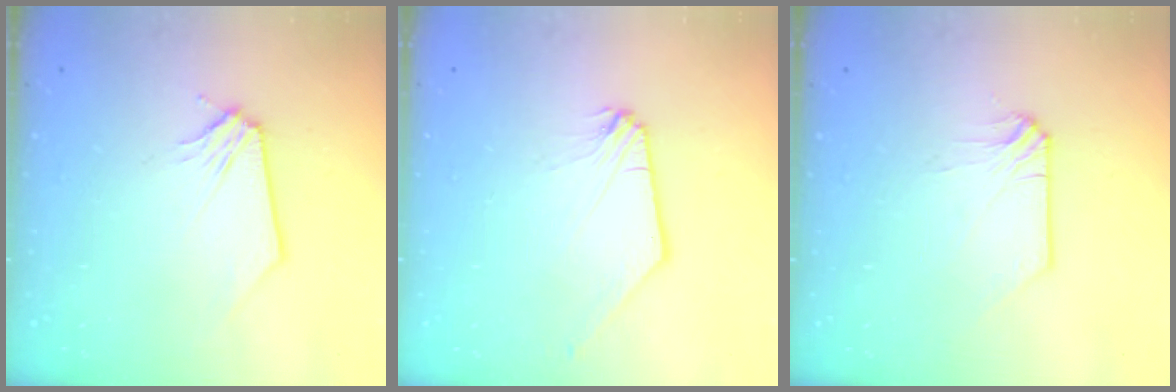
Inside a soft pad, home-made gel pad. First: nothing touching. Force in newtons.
{"total": 0.6, "press": 0.5, "slide": 0.1}
{"total": 0.0}